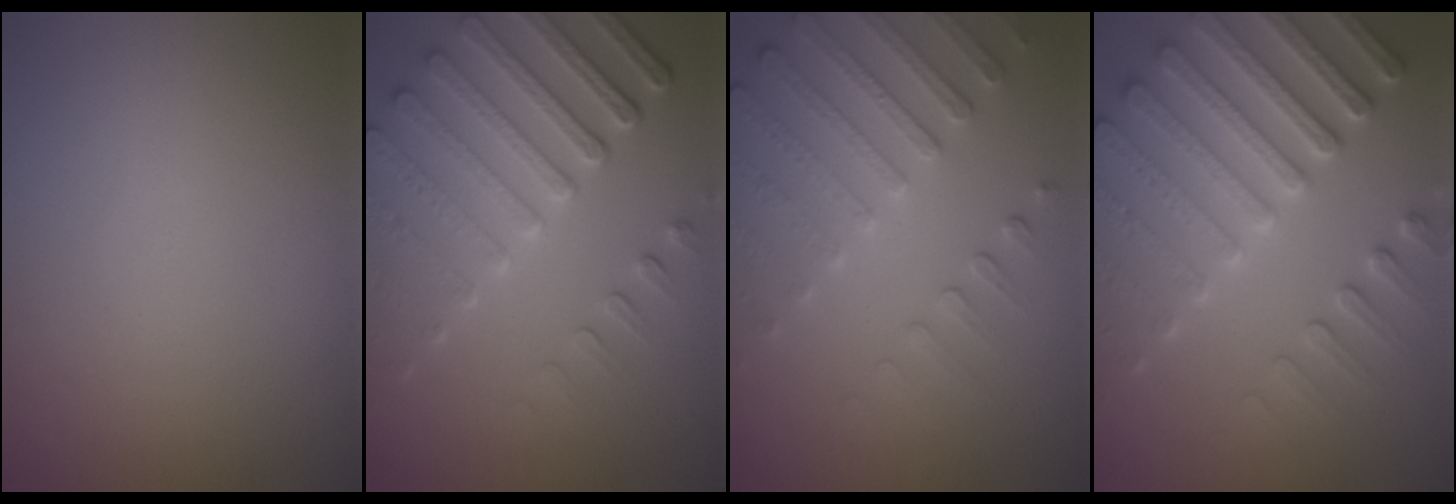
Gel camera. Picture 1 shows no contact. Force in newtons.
{"total": 6.7, "press": 5.4, "slide": 4.1}
{"total": 4.8, "press": 3.7, "slide": 3.1}
{"total": 7.6, "press": 7.3, "slide": 1.9}